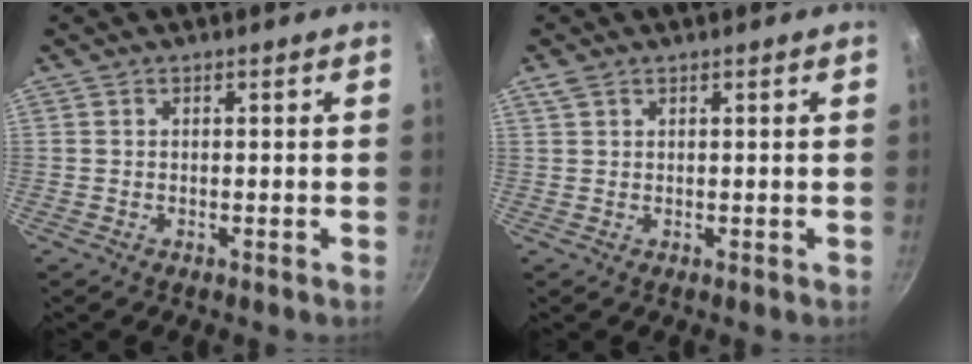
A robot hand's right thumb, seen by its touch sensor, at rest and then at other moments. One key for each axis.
{"total": 1.6, "fx": 1.0, "fy": 0.8, "fz": 0.9, "tx": -0.019, "ty": 0.001, "tz": 0.025}